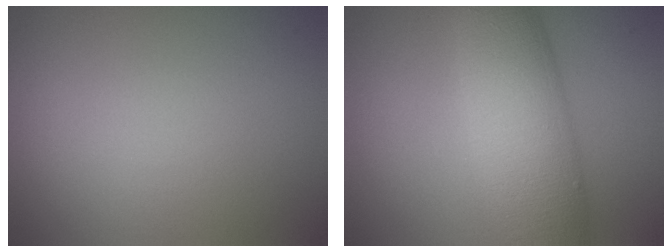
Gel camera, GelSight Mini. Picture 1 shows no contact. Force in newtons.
{"total": 7.9, "press": 7.9, "slide": 0.2}